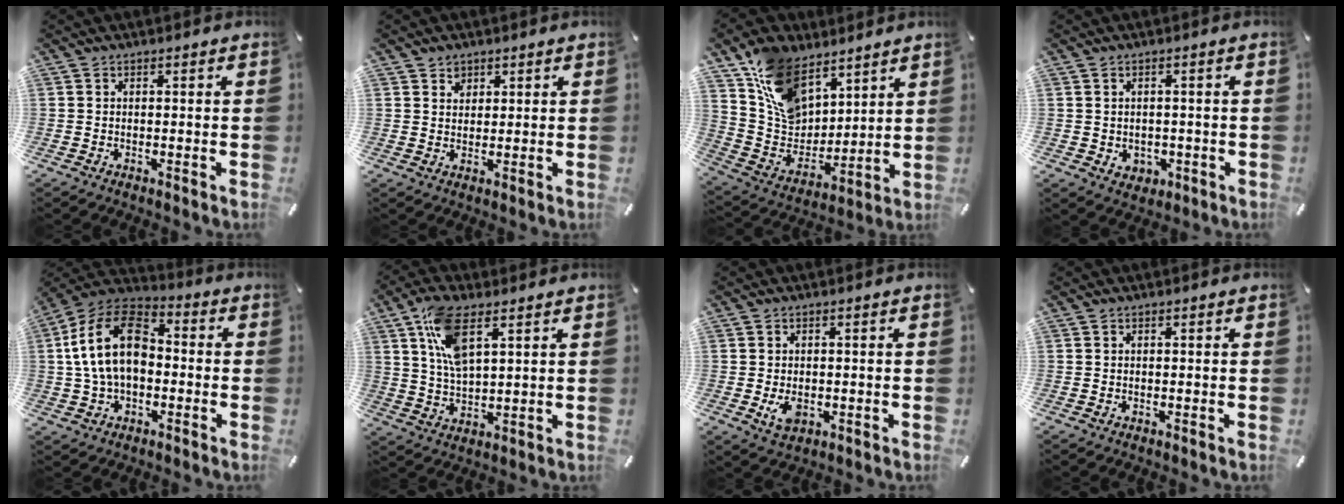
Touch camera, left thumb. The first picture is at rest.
{"total": 2.8, "force": [1.5, 2.3, 0.1], "torque": [0.009, -0.004, 0.025]}
{"total": 15.5, "force": [9.6, 10.0, 6.8], "torque": [-0.146, -0.050, 0.193]}
{"total": 3.0, "force": [-0.2, 2.9, 0.8], "torque": [-0.002, -0.003, -0.006]}
{"total": 16.5, "force": [0.2, 11.3, 12.1], "torque": [-0.271, 0.021, -0.001]}
{"total": 10.7, "force": [5.2, 4.5, 8.2], "torque": [-0.181, -0.006, 0.095]}
{"total": 3.8, "force": [-0.7, 2.6, 2.7], "torque": [-0.059, -0.007, -0.016]}
{"total": 0.0}